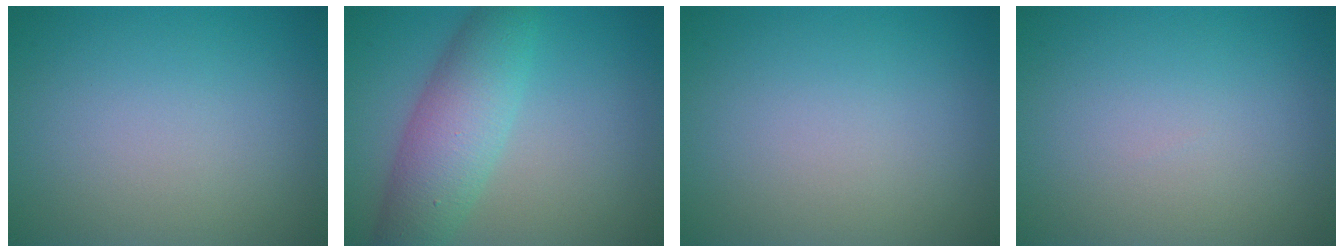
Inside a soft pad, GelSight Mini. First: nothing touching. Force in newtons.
{"total": 6.0, "press": 6.0, "slide": 0.3}
{"total": 0.0}
{"total": 0.0}